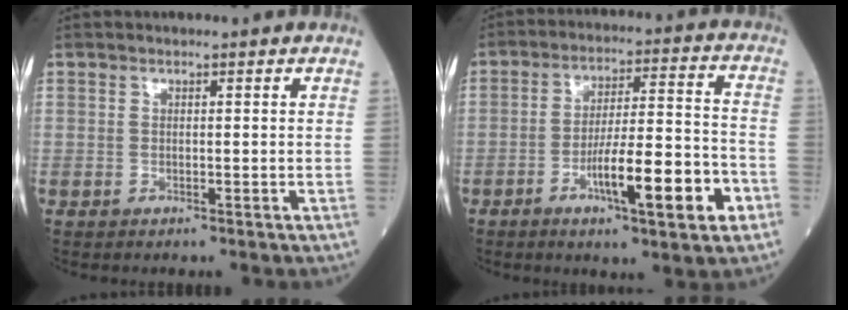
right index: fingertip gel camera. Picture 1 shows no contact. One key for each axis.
{"total": 13.3, "fx": -5.5, "fy": 1.6, "fz": 12.0, "tx": -0.200, "ty": 0.005, "tz": -0.081}